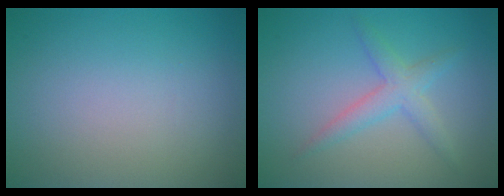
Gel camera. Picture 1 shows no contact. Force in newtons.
{"total": 2.5, "press": 2.5, "slide": 0.1}